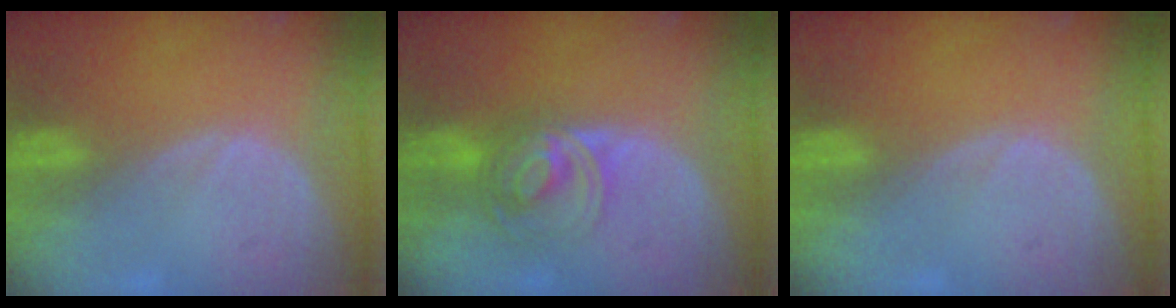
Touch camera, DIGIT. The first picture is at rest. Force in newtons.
{"total": 7.2, "press": 6.1, "slide": 3.9}
{"total": 0.0}